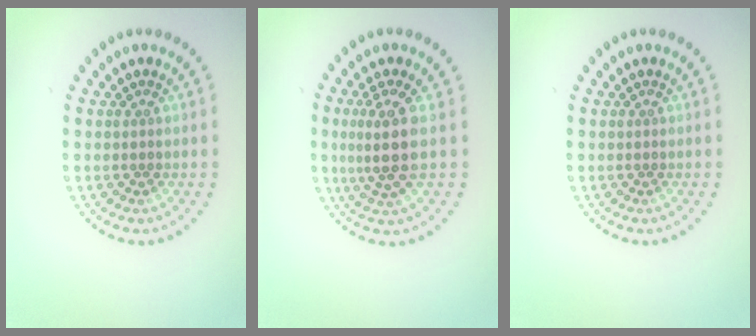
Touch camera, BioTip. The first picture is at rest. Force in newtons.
{"total": 3.8, "press": 3.2, "slide": 2.1}
{"total": 0.0}